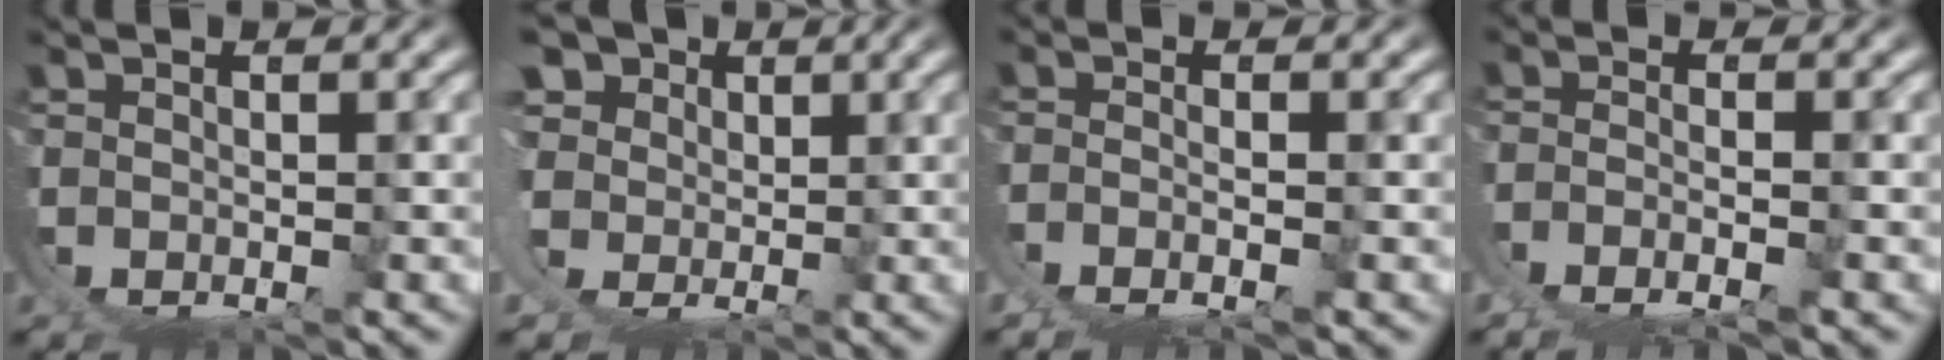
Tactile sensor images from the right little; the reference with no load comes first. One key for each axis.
{"total": 11.1, "fx": 3.1, "fy": 9.9, "fz": 4.0, "tx": -0.118, "ty": -0.016, "tz": 0.035}
{"total": 2.5, "fx": -0.7, "fy": 0.6, "fz": 2.3, "tx": -0.051, "ty": -0.014, "tz": -0.003}
{"total": 3.1, "fx": -0.8, "fy": 1.2, "fz": 2.7, "tx": -0.056, "ty": -0.015, "tz": -0.004}